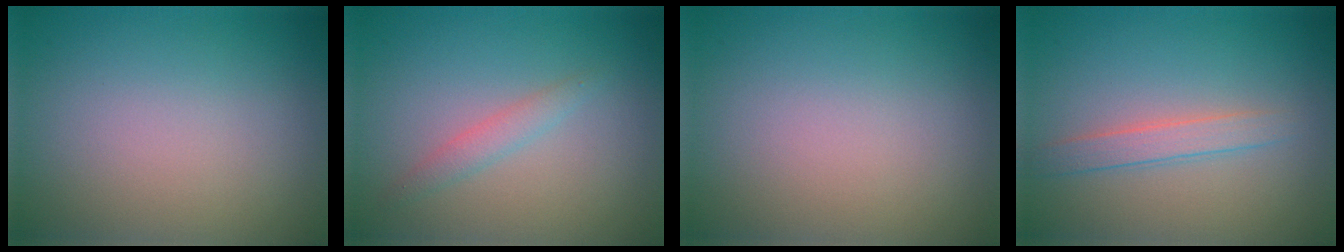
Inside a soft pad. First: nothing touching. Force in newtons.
{"total": 1.4, "press": 1.4, "slide": 0.1}
{"total": 0.0}
{"total": 1.9, "press": 1.9, "slide": 0.1}